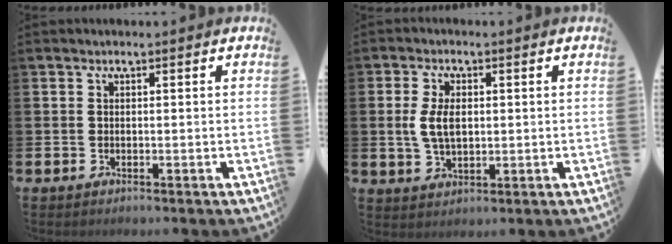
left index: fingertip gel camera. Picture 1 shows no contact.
{"total": 5.0, "force": [0.9, 2.8, 4.0], "torque": [-0.071, 0.006, 0.011]}